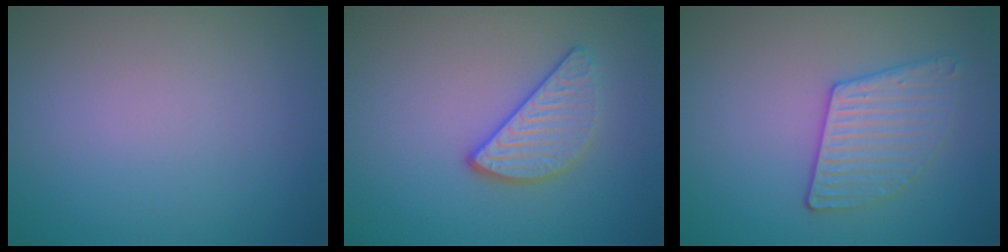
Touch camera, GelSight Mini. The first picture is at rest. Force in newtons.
{"total": 3.0, "press": 2.6, "slide": 1.3}
{"total": 3.0, "press": 2.9, "slide": 0.7}